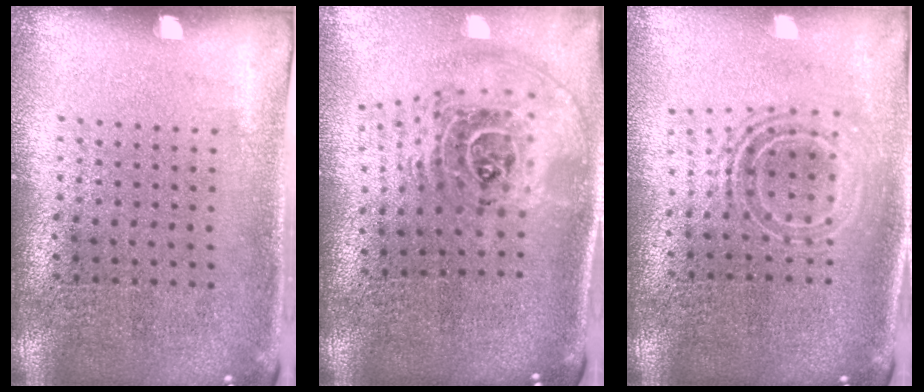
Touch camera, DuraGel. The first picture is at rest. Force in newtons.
{"total": 2.6, "press": 1.8, "slide": 1.9}
{"total": 1.7, "press": 1.4, "slide": 1.1}